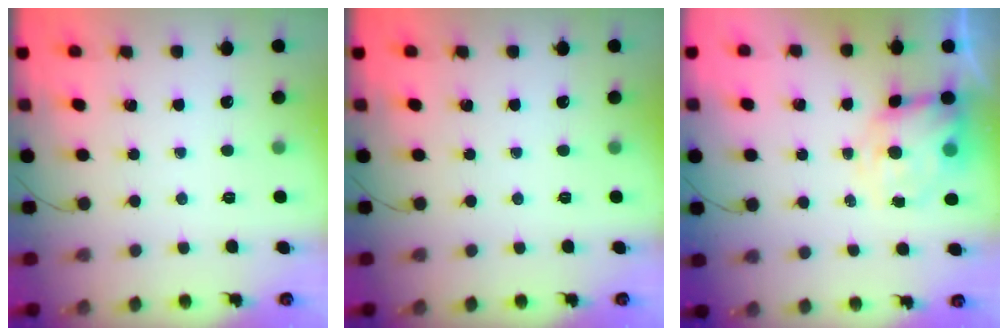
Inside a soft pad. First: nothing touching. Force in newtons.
{"total": 0.0}
{"total": 6.6, "press": 6.3, "slide": 2.0}